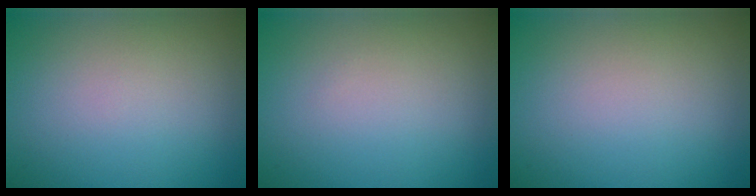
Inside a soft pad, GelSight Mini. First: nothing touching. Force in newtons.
{"total": 0.0}
{"total": 0.0}